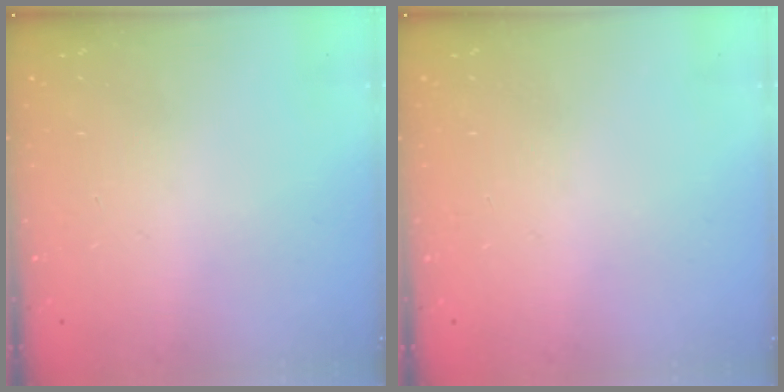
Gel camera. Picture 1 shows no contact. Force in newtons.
{"total": 0.0}